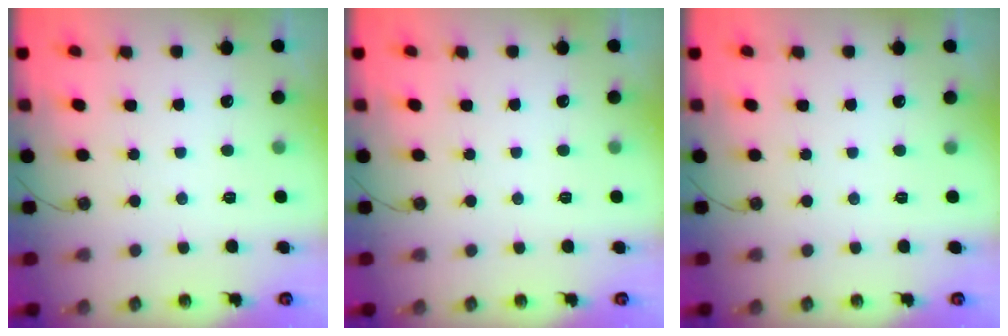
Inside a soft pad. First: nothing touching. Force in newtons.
{"total": 0.5, "press": 0.5, "slide": 0.2}
{"total": 0.0}